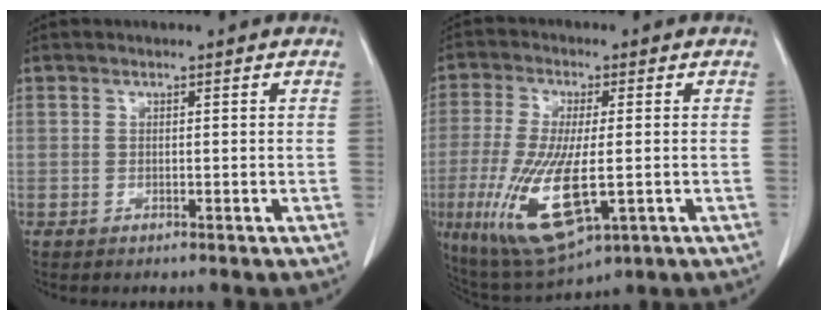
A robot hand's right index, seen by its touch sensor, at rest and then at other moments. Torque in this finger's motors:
{"motor_torque": [1.87, -0.27, 1.05, 0.21]}